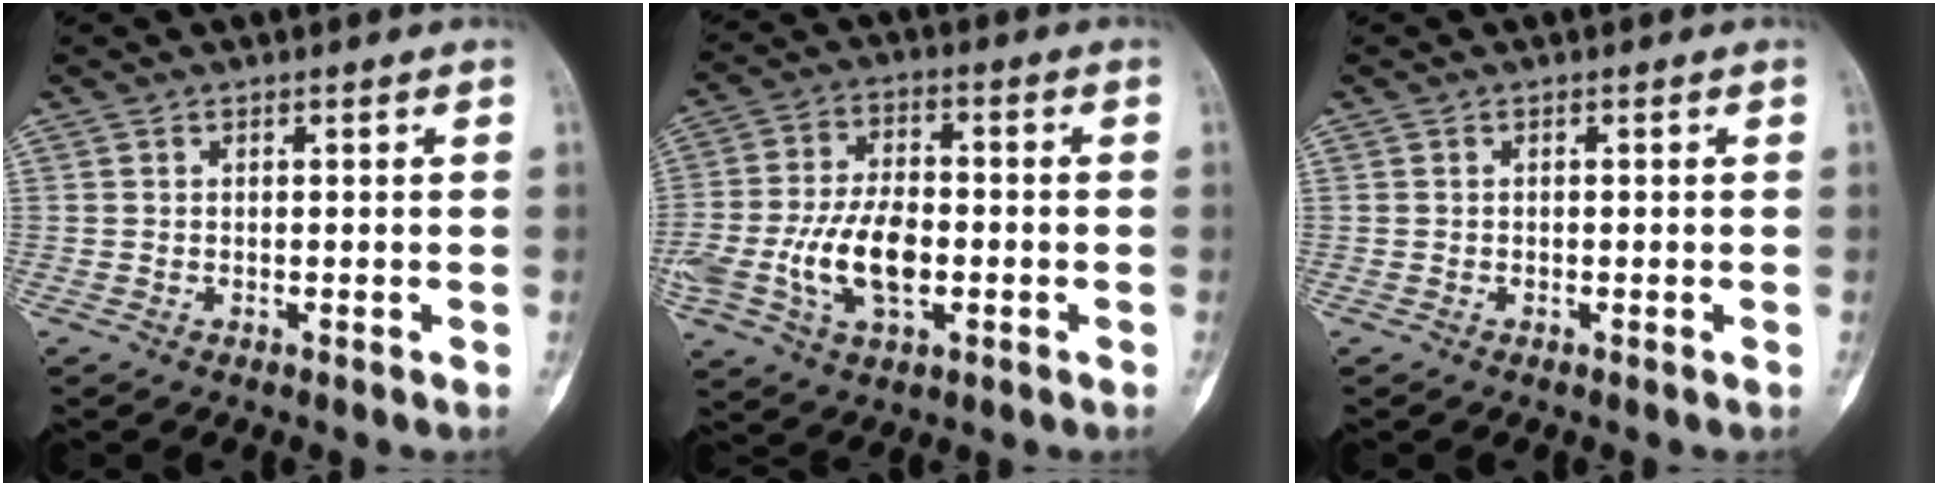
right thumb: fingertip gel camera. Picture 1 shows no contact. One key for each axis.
{"total": 12.9, "fx": -2.7, "fy": 7.3, "fz": 10.3, "tx": -0.200, "ty": 0.016, "tz": -0.047}
{"total": 0.0}